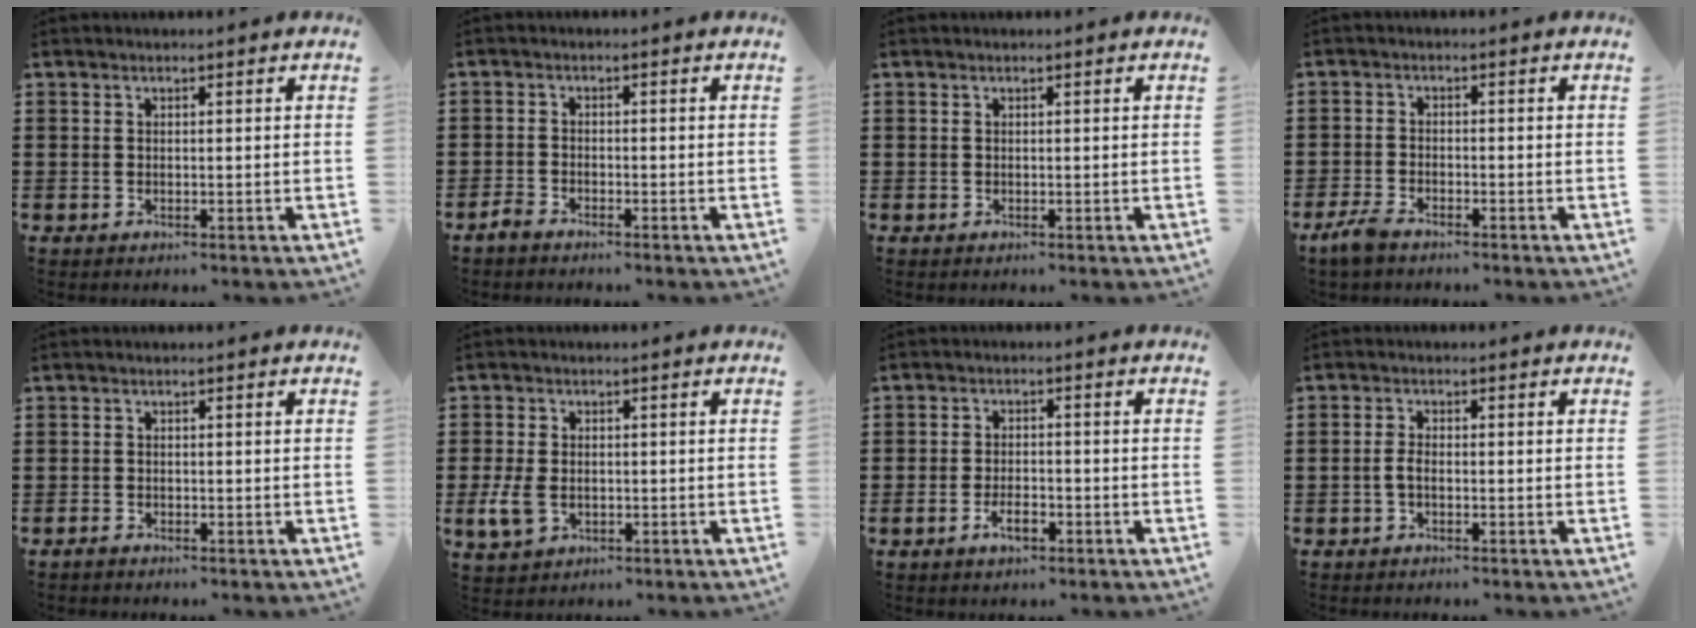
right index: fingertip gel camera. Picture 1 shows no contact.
{"total": 1.5, "force": [-1.4, 0.3, 0.3], "torque": [-0.016, -0.001, -0.031]}
{"total": 0.0}
{"total": 2.4, "force": [-2.0, 0.7, 1.2], "torque": [-0.035, 0.000, -0.042]}
{"total": 0.7, "force": [-0.6, 0.2, 0.3], "torque": [-0.007, -0.004, -0.010]}
{"total": 3.8, "force": [-1.0, 2.6, 2.5], "torque": [-0.070, -0.005, -0.022]}
{"total": 3.3, "force": [-1.7, 1.4, 2.5], "torque": [-0.044, 0.003, -0.032]}
{"total": 1.9, "force": [-0.7, 0.6, 1.6], "torque": [-0.047, -0.008, -0.018]}